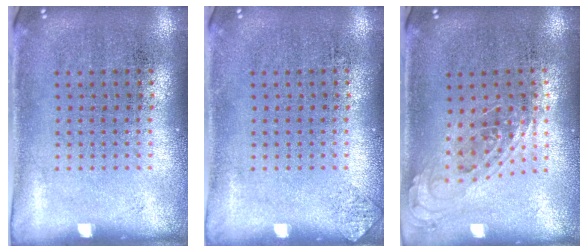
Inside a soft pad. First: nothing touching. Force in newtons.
{"total": 0.6, "press": 0.6, "slide": 0.1}
{"total": 0.8, "press": 0.8, "slide": 0.3}